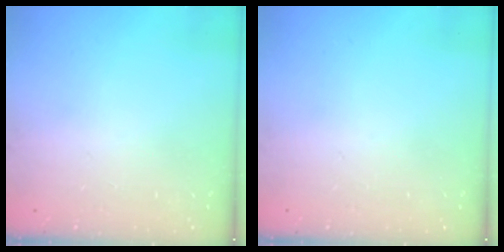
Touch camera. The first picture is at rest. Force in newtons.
{"total": 0.0}